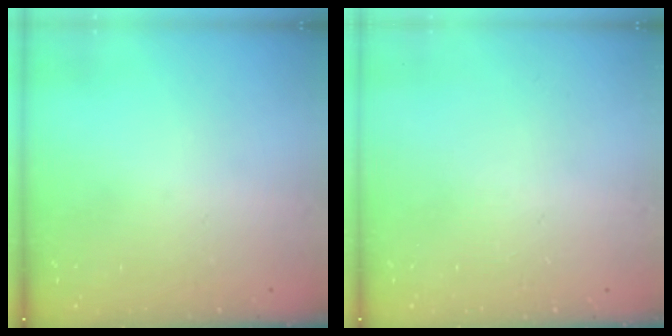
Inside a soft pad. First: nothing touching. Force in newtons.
{"total": 0.0}